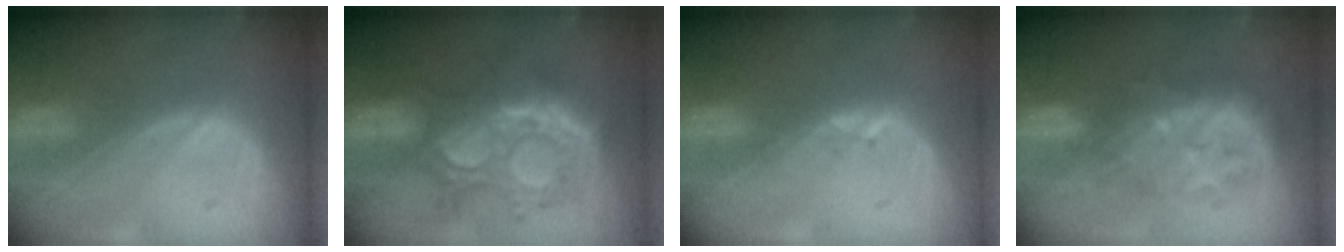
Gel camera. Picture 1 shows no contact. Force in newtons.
{"total": 10.8, "press": 10.2, "slide": 3.8}
{"total": 1.4, "press": 1.3, "slide": 0.7}
{"total": 9.2, "press": 8.0, "slide": 4.5}